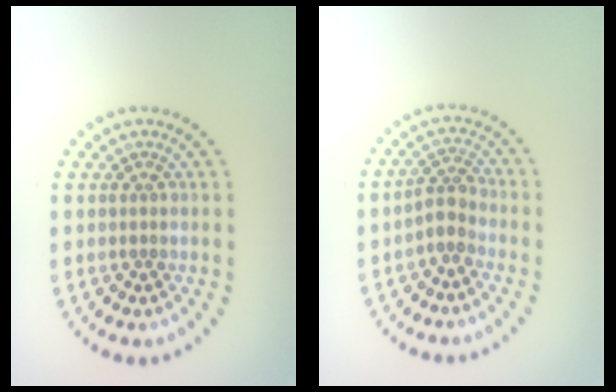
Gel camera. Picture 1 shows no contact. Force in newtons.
{"total": 2.2, "press": 1.6, "slide": 1.5}